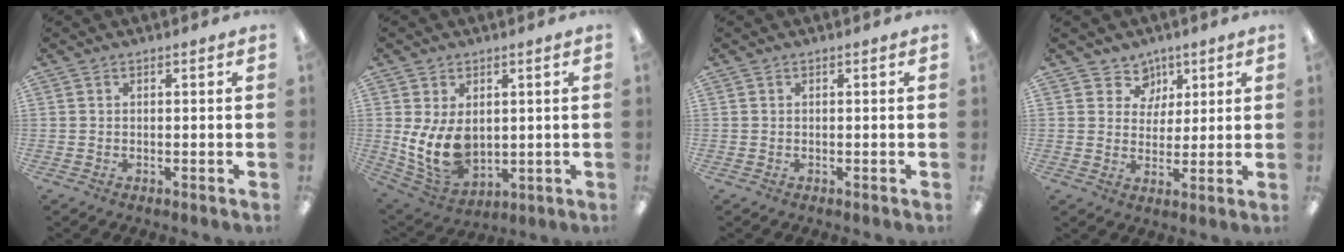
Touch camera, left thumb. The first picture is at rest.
{"total": 11.5, "force": [0.8, 8.1, 8.1], "torque": [-0.171, -0.010, 0.019]}
{"total": 0.0}
{"total": 6.6, "force": [3.8, 5.4, 0.2], "torque": [-0.003, -0.028, 0.069]}